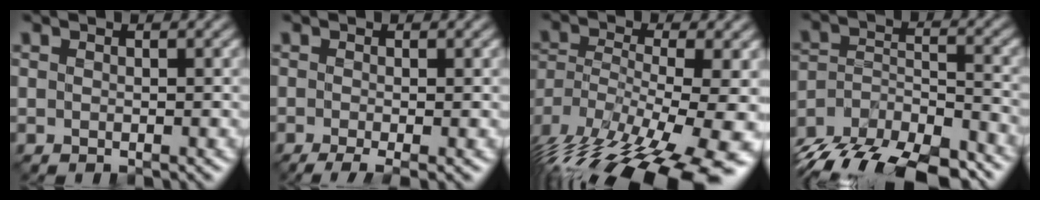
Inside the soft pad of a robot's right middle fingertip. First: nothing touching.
{"total": 3.3, "force": [-1.6, 0.9, 2.7], "torque": [-0.046, -0.011, -0.030]}
{"total": 18.2, "force": [-11.2, 6.6, 12.7], "torque": [-0.227, -0.016, -0.157]}
{"total": 14.8, "force": [-12.4, 5.8, 5.5], "torque": [-0.094, -0.008, -0.183]}